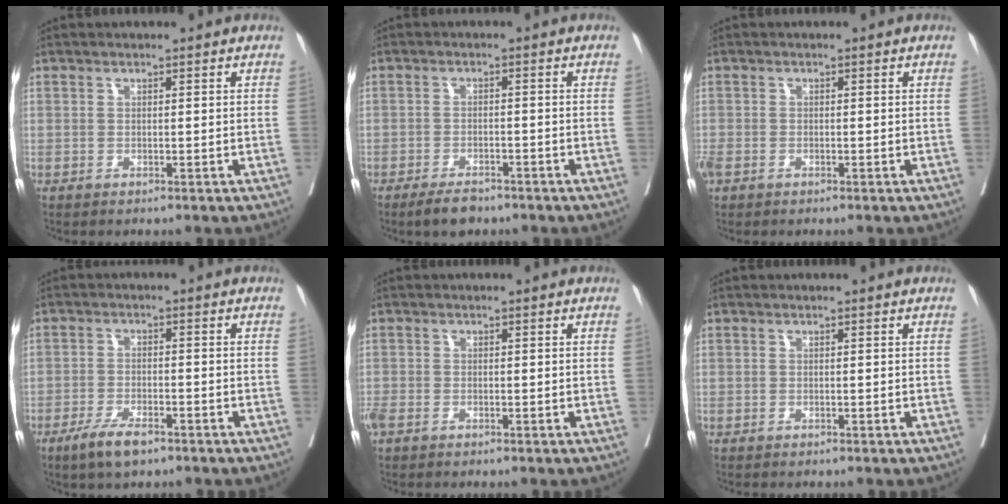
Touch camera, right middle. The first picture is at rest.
{"total": 3.8, "force": [-3.0, 1.4, 1.9], "torque": [-0.034, -0.002, -0.048]}
{"total": 2.3, "force": [-1.3, 1.5, 1.3], "torque": [-0.039, -0.005, -0.024]}
{"total": 5.2, "force": [-3.6, 1.3, 3.5], "torque": [-0.072, -0.006, -0.062]}
{"total": 2.5, "force": [-1.5, 1.4, 1.4], "torque": [-0.040, -0.006, -0.029]}
{"total": 0.0}